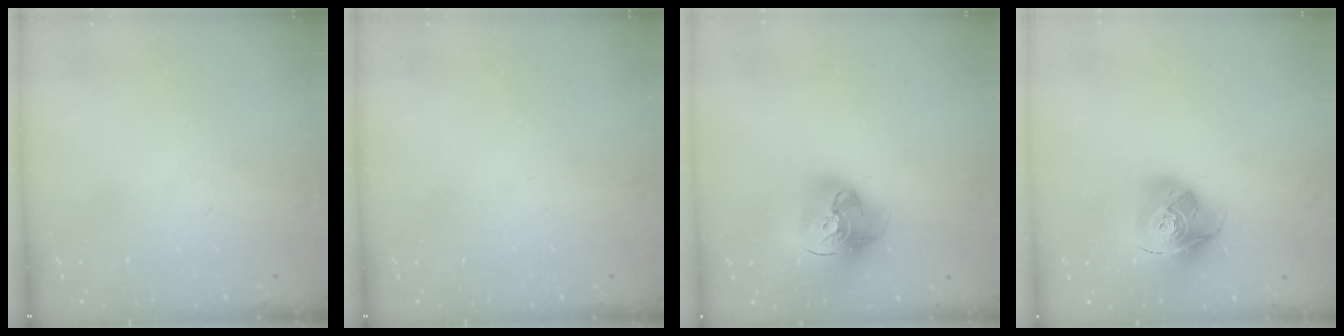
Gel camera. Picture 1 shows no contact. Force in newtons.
{"total": 0.0}
{"total": 17.6, "press": 17.5, "slide": 1.7}
{"total": 16.4, "press": 16.3, "slide": 1.8}